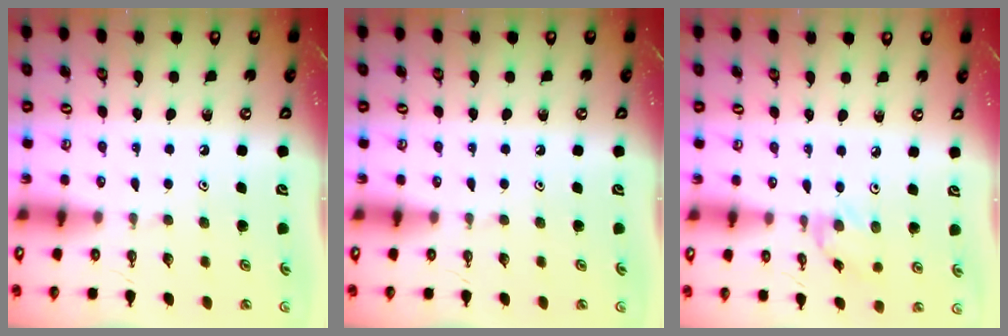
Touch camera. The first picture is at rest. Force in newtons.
{"total": 0.0}
{"total": 3.0, "press": 2.9, "slide": 0.4}